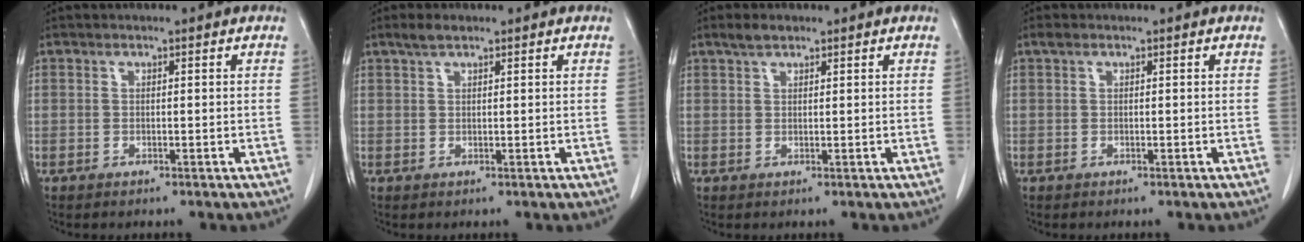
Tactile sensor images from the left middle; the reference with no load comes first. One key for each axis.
{"total": 2.1, "fx": 1.6, "fy": 0.6, "fz": 1.2, "tx": -0.030, "ty": 0.010, "tz": 0.031}
{"total": 2.1, "fx": 1.6, "fy": 0.8, "fz": 1.1, "tx": -0.026, "ty": 0.009, "tz": 0.031}
{"total": 0.7, "fx": 0.4, "fy": 0.3, "fz": 0.4, "tx": -0.011, "ty": 0.016, "tz": 0.009}